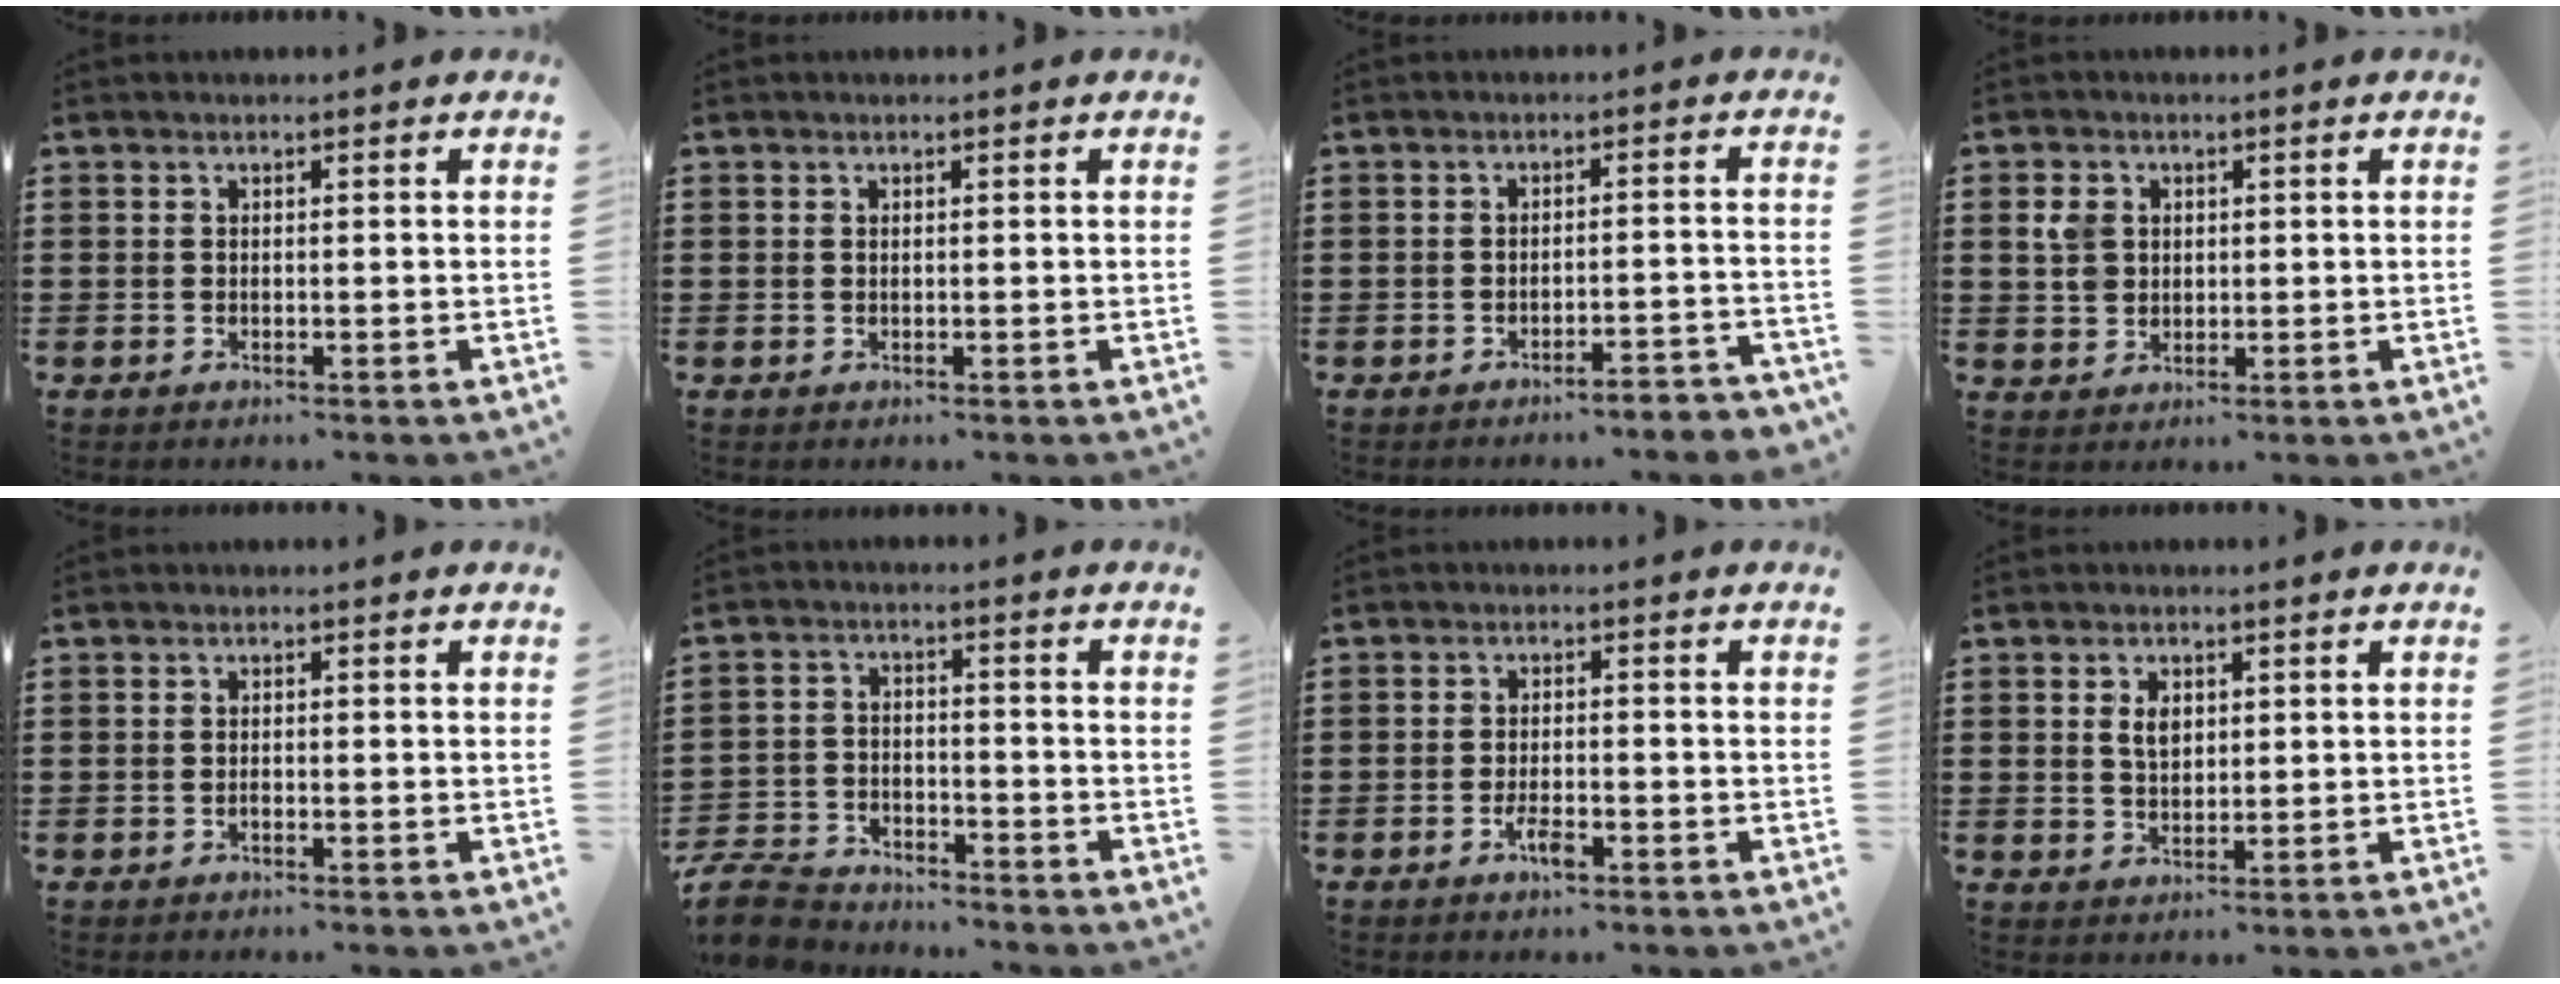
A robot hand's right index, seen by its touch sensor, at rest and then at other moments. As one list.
[{"total": 0.0}, {"total": 2.8, "force": [-2.7, -0.1, 0.9], "torque": [-0.018, -0.001, -0.055]}, {"total": 3.7, "force": [1.0, 3.1, 1.7], "torque": [-0.045, 0.013, 0.016]}, {"total": 0.5, "force": [-0.3, 0.2, 0.3], "torque": [-0.008, -0.002, -0.006]}, {"total": 6.2, "force": [-5.9, 1.3, 1.0], "torque": [-0.039, 0.005, -0.122]}, {"total": 3.2, "force": [-1.7, 1.0, 2.5], "torque": [-0.056, -0.004, -0.035]}, {"total": 2.9, "force": [0.9, 1.8, 2.1], "torque": [-0.039, 0.005, 0.013]}]